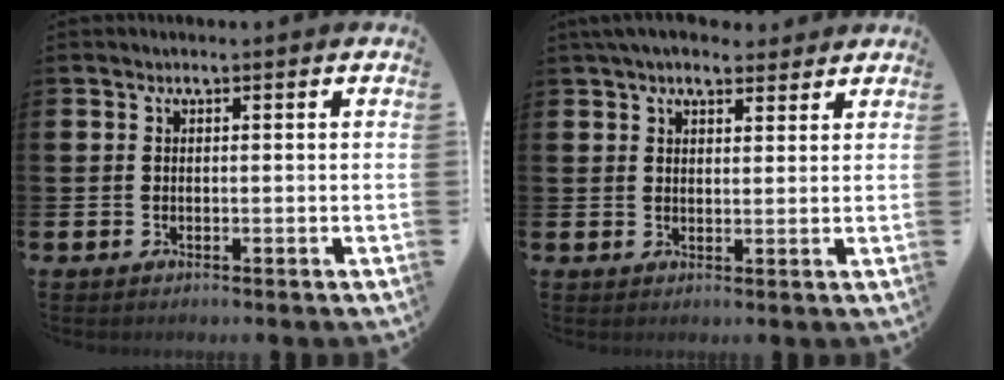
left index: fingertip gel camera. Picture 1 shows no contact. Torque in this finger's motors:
{"motor_torque": [1.30, -0.84, 0.66, 0.21]}